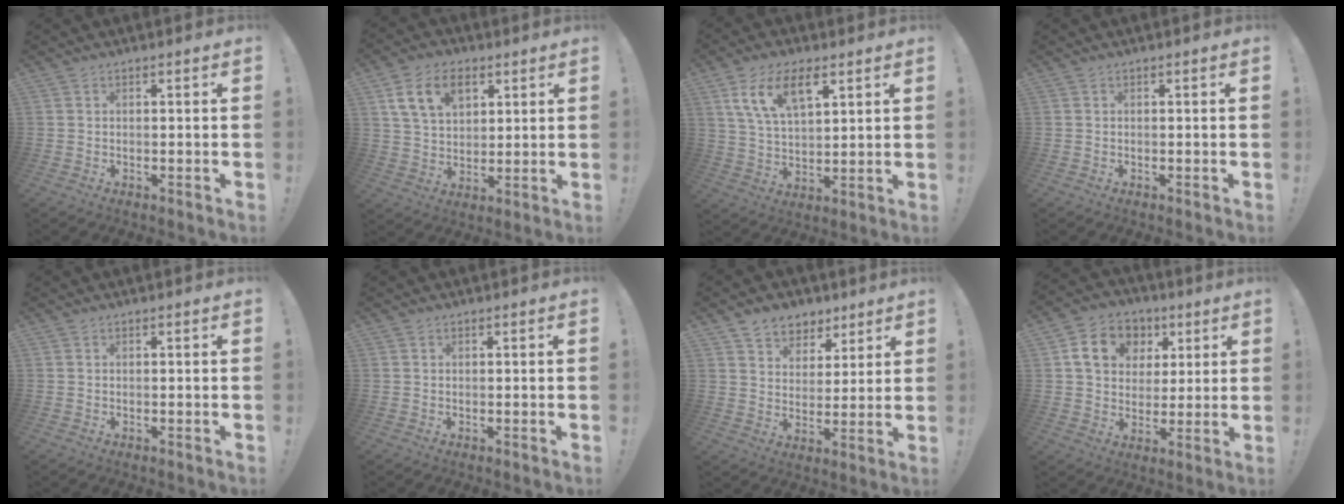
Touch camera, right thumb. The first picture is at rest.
{"total": 12.7, "force": [5.9, 8.3, 7.6], "torque": [-0.120, -0.010, 0.113]}
{"total": 11.9, "force": [6.5, 5.8, 8.1], "torque": [-0.144, -0.014, 0.120]}
{"total": 0.0}
{"total": 0.0}
{"total": 0.0}
{"total": 7.9, "force": [5.4, 5.6, 1.0], "torque": [-0.015, -0.041, 0.109]}
{"total": 13.3, "force": [4.9, 10.8, 6.1], "torque": [-0.088, -0.011, 0.097]}